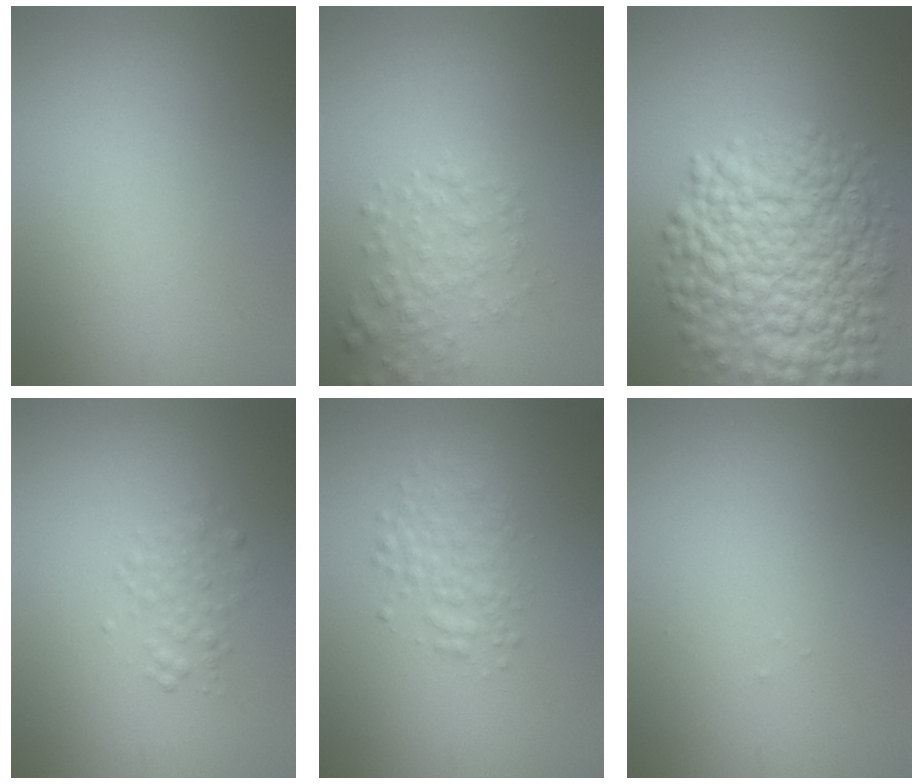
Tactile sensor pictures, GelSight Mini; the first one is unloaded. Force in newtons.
{"total": 2.5, "press": 2.5, "slide": 0.1}
{"total": 10.3, "press": 10.3, "slide": 0.2}
{"total": 1.5, "press": 1.5, "slide": 0.0}
{"total": 2.5, "press": 2.5, "slide": 0.0}
{"total": 0.0}